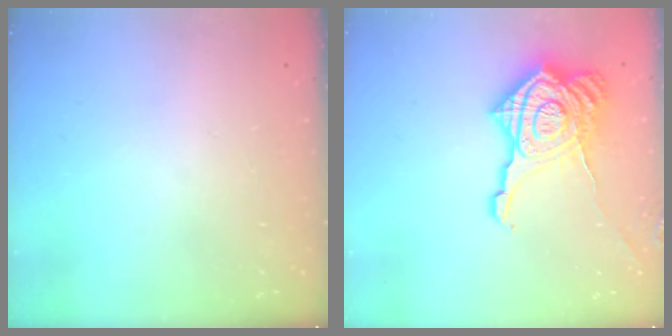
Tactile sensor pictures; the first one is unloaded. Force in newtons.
{"total": 24.8, "press": 24.7, "slide": 1.8}